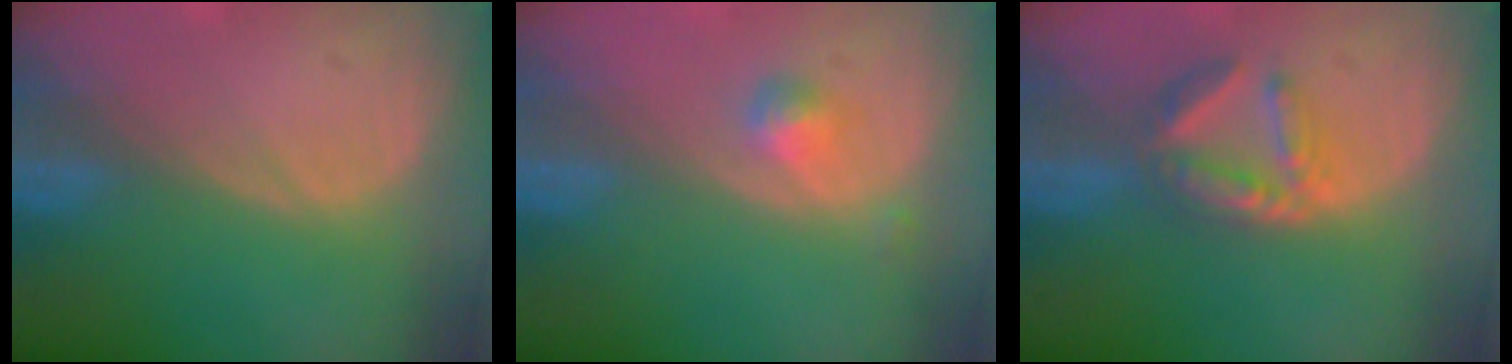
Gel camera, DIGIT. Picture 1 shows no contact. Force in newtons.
{"total": 2.2, "press": 2.2, "slide": 0.2}
{"total": 5.8, "press": 5.5, "slide": 1.6}